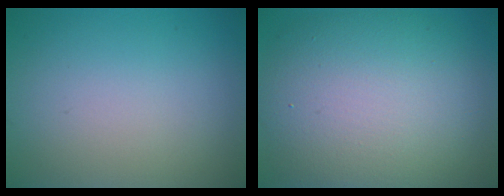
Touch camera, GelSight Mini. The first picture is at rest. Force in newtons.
{"total": 11.8, "press": 11.8, "slide": 0.5}